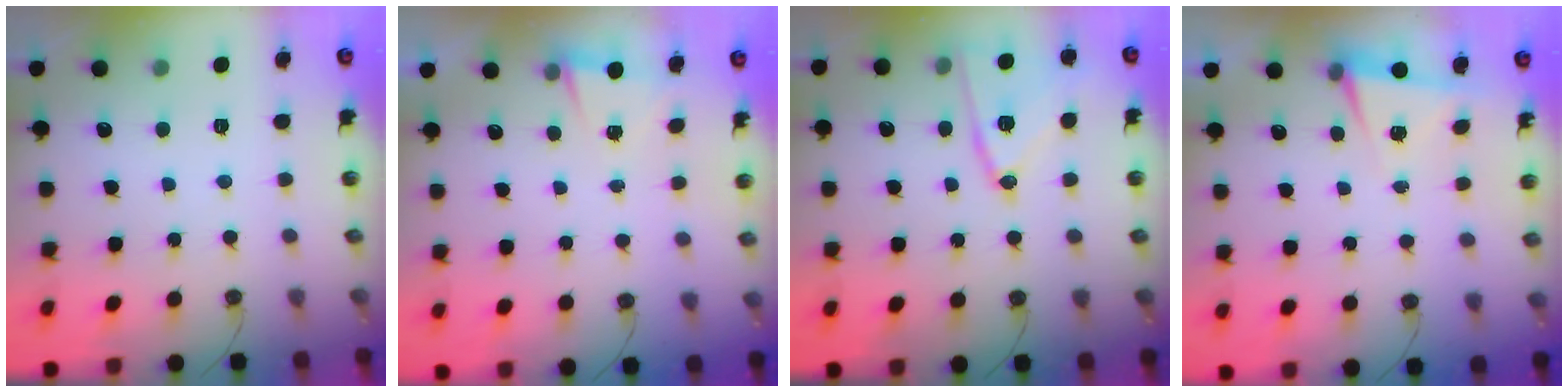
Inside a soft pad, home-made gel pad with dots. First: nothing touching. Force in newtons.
{"total": 1.3, "press": 0.7, "slide": 1.1}
{"total": 14.3, "press": 14.0, "slide": 2.9}
{"total": 3.0, "press": 2.3, "slide": 1.9}